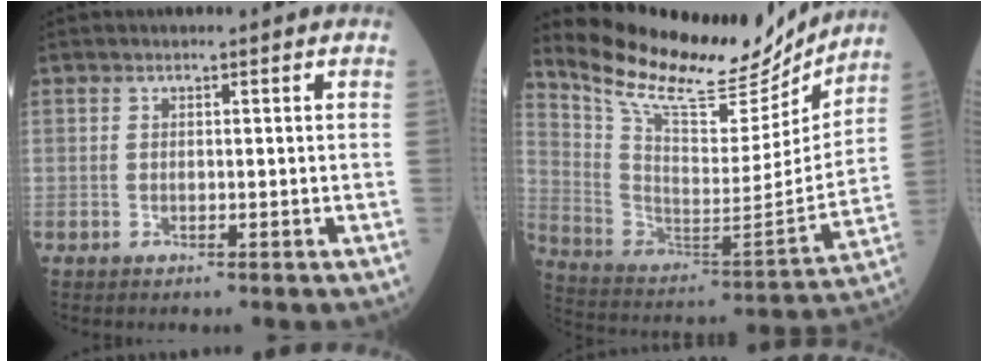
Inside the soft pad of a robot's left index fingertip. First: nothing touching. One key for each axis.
{"total": 20.9, "fx": 18.9, "fy": 5.2, "fz": 7.4, "tx": -0.144, "ty": -0.034, "tz": 0.302}